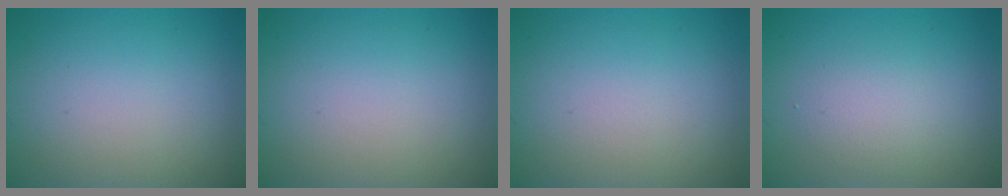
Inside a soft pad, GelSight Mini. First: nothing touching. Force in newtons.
{"total": 0.0}
{"total": 0.0}
{"total": 2.0, "press": 2.0, "slide": 0.1}